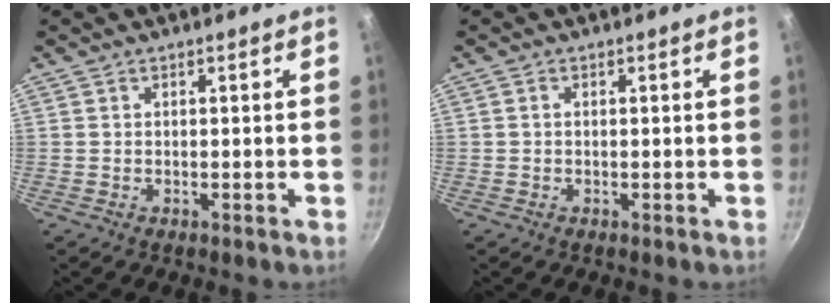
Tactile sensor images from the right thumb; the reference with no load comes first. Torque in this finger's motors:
{"motor_torque": [0.02, -0.23, -0.42, 0.21, 0.06]}